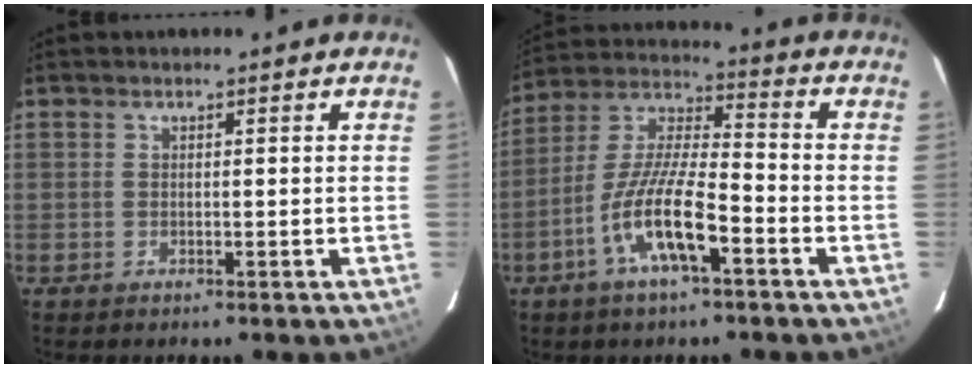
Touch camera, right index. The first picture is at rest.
{"total": 12.8, "force": [-6.1, 2.9, 10.9], "torque": [-0.224, -0.003, -0.115]}